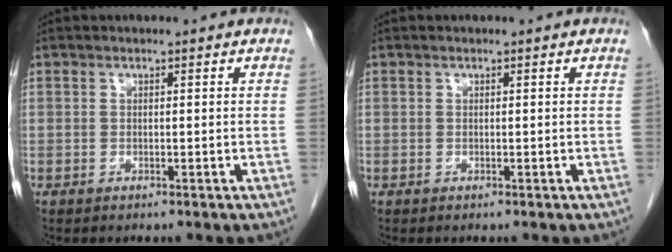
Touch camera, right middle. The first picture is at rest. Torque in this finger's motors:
{"motor_torque": [0.00, 0.00, 0.00, 0.00]}